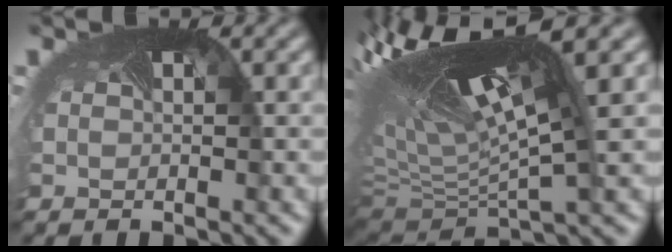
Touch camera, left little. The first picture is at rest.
{"total": 13.5, "force": [3.3, 5.3, 12.0], "torque": [-0.262, -0.001, 0.077]}